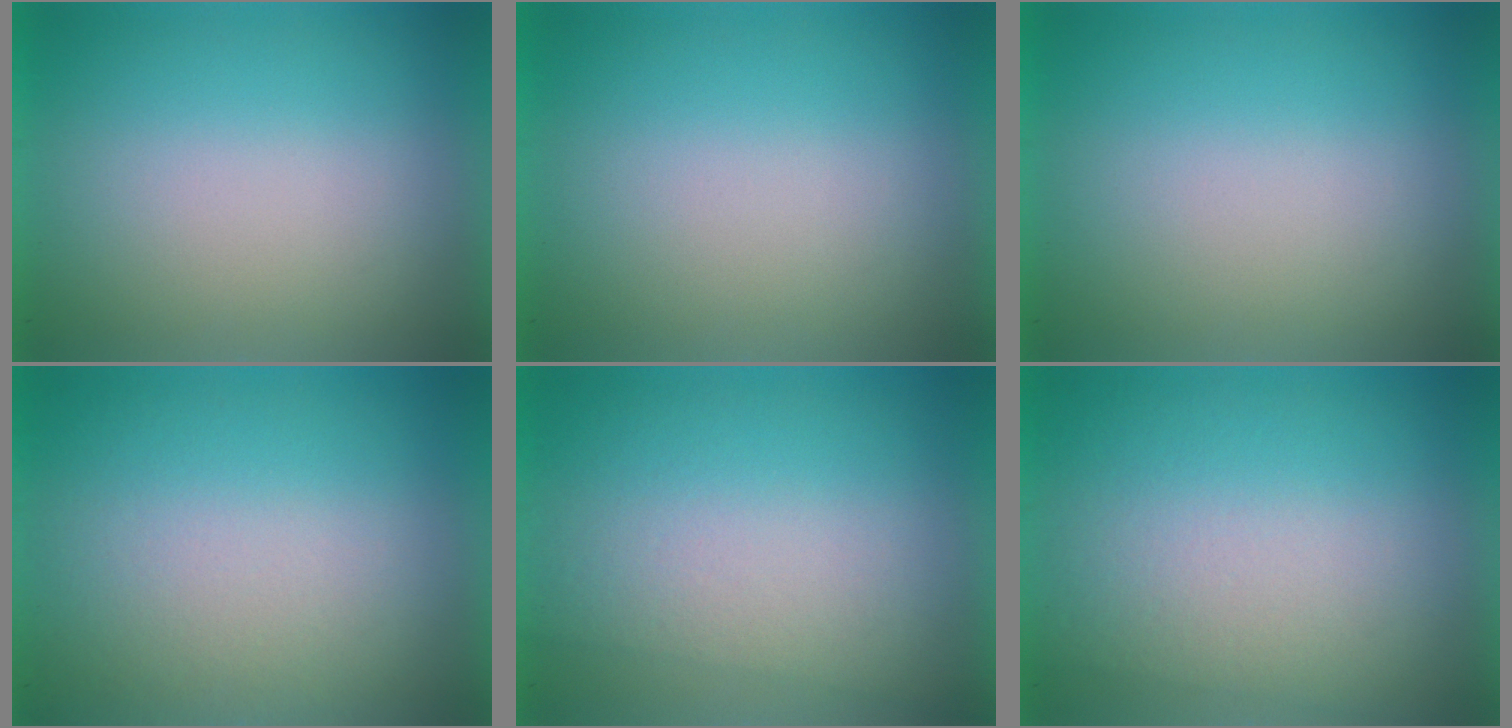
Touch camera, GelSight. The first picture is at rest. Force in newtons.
{"total": 1.4}
{"total": 0.0}
{"total": 2.7}
{"total": 2.7}
{"total": 2.9}